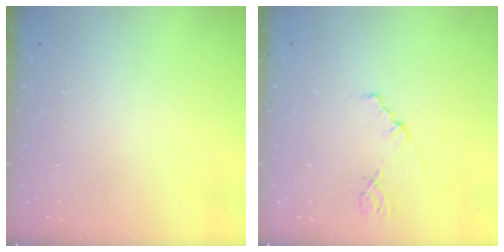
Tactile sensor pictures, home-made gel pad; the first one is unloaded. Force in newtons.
{"total": 1.1, "press": 1.1, "slide": 0.2}